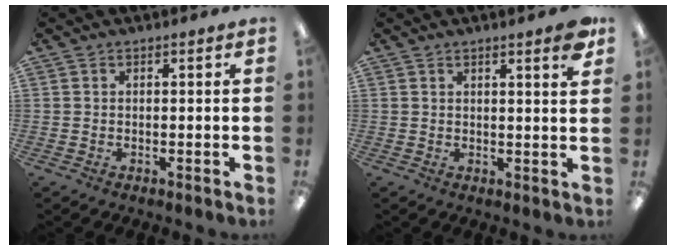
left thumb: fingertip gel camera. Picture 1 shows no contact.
{"total": 4.3, "force": [3.1, 0.2, 3.0], "torque": [-0.041, -0.017, 0.048]}